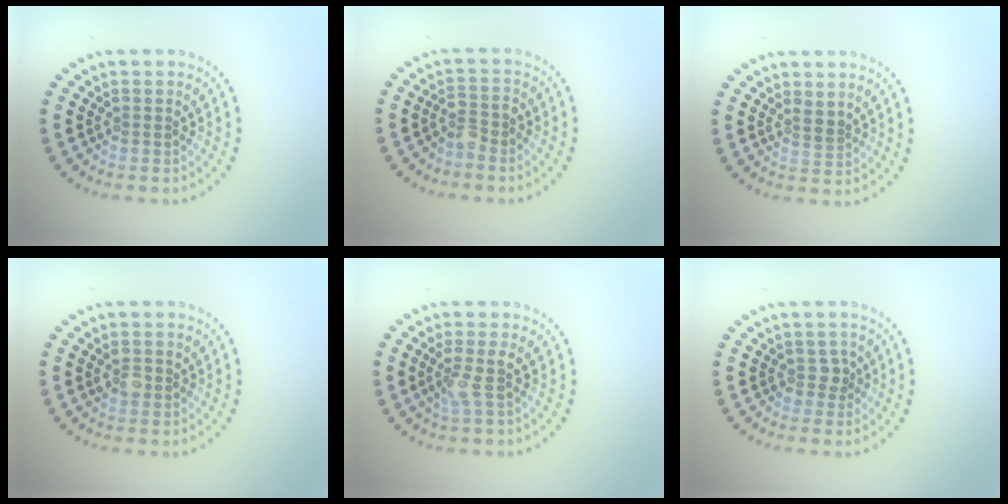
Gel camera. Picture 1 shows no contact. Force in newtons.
{"total": 1.7, "press": 1.4, "slide": 0.9}
{"total": 1.0, "press": 0.7, "slide": 0.7}
{"total": 1.4, "press": 1.4, "slide": 0.4}
{"total": 2.0, "press": 1.6, "slide": 1.2}
{"total": 1.3, "press": 1.0, "slide": 0.7}